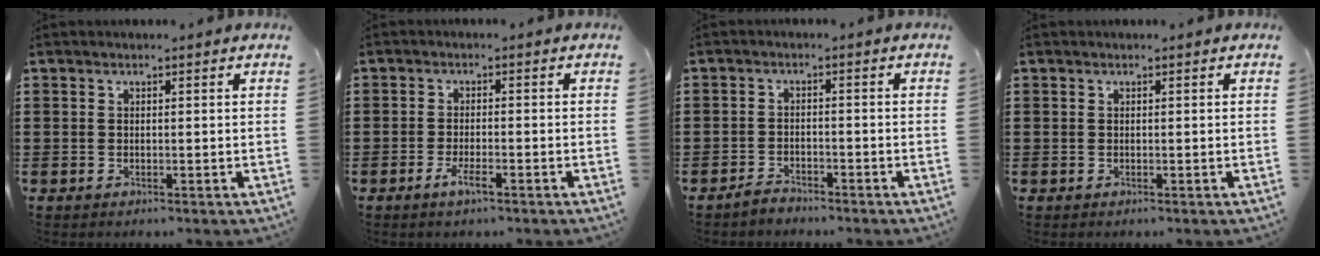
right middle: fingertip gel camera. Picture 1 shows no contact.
{"total": 2.9, "force": [-1.5, 0.5, 2.4], "torque": [-0.047, -0.002, -0.029]}
{"total": 2.0, "force": [-2.0, 0.4, 0.3], "torque": [-0.011, 0.002, -0.040]}
{"total": 0.0}